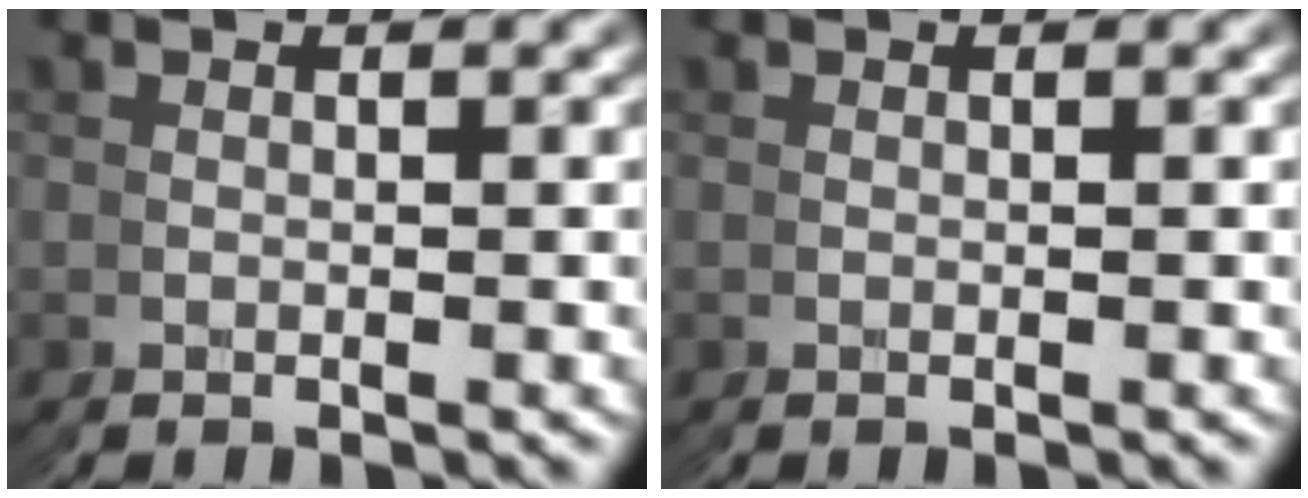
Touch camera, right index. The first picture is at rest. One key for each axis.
{"total": 0.0}